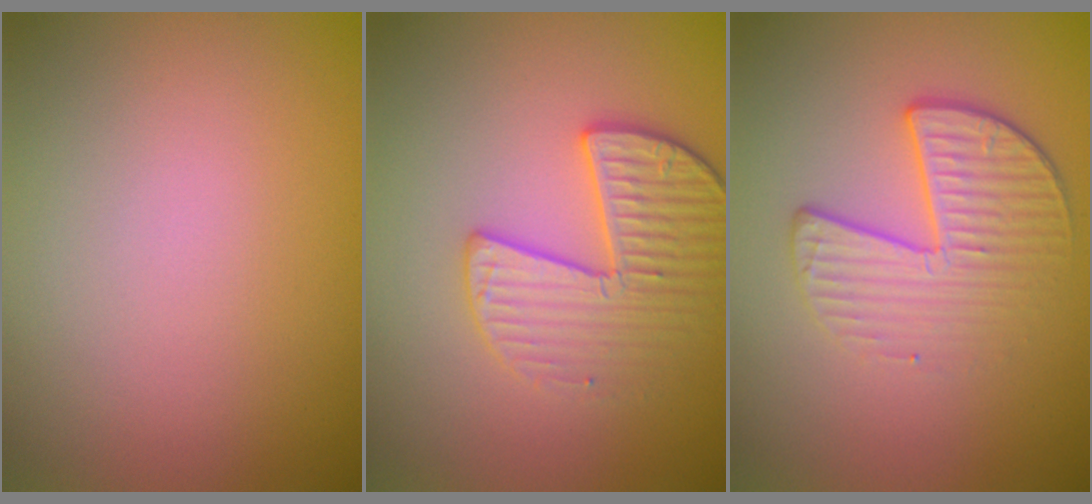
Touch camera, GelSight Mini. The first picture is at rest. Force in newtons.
{"total": 3.5, "press": 3.3, "slide": 1.2}
{"total": 3.9, "press": 3.0, "slide": 2.6}